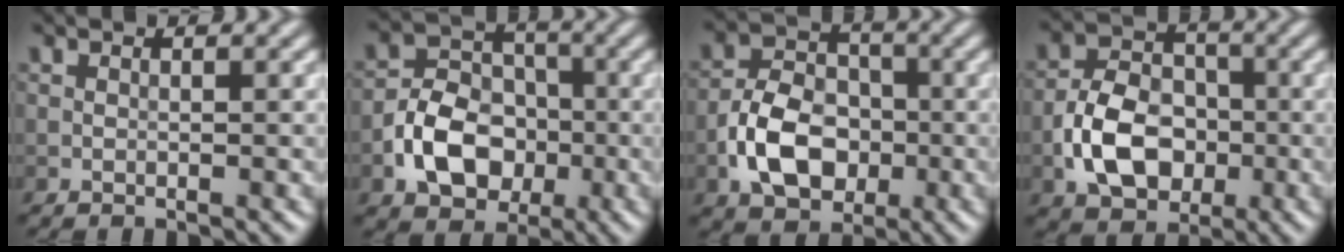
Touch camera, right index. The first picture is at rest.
{"total": 6.5, "force": [-2.3, 4.8, 3.8], "torque": [-0.064, 0.000, -0.045]}
{"total": 6.6, "force": [-2.2, 4.6, 4.2], "torque": [-0.076, 0.002, -0.044]}
{"total": 6.8, "force": [-2.1, 4.7, 4.4], "torque": [-0.080, 0.002, -0.041]}